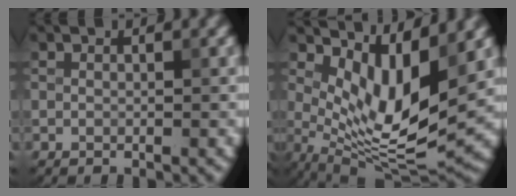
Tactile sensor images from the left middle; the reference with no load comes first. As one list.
[{"total": 8.4, "force": [2.6, 2.9, 7.4], "torque": [-0.135, -0.020, 0.052]}]